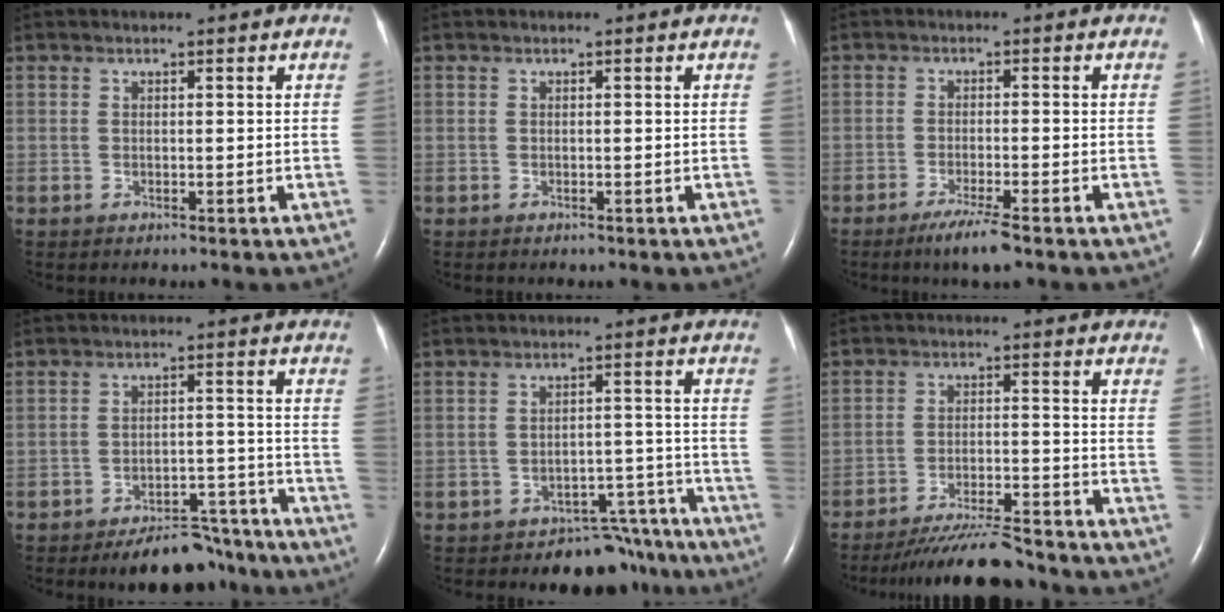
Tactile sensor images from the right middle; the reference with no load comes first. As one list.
[{"total": 0.0}, {"total": 4.7, "force": [-3.2, -0.1, 3.4], "torque": [-0.070, -0.013, -0.059]}, {"total": 8.6, "force": [-7.6, 3.0, 2.6], "torque": [-0.021, 0.018, -0.117]}, {"total": 8.4, "force": [-7.6, 3.6, 0.0], "torque": [0.028, 0.045, -0.096]}, {"total": 11.1, "force": [-10.3, 0.5, 4.1], "torque": [-0.066, -0.013, -0.169]}]